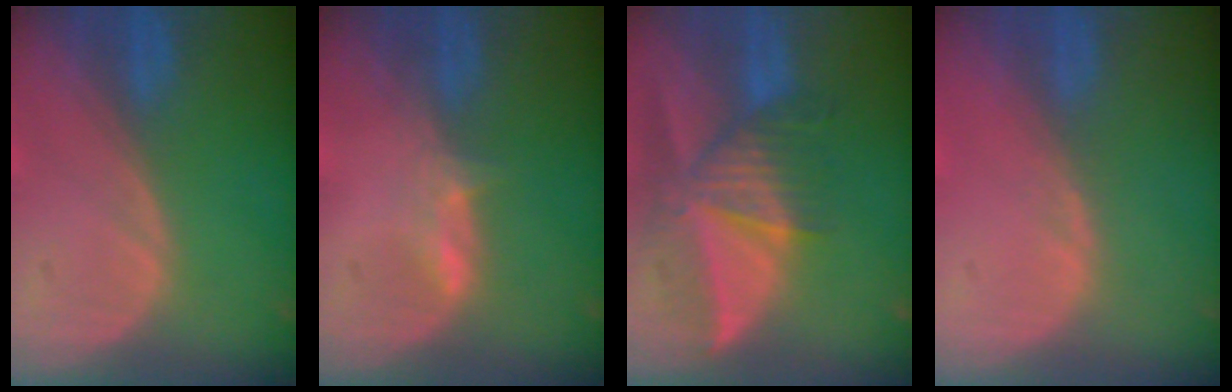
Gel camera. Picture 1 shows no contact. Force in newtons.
{"total": 2.1, "press": 2.0, "slide": 0.4}
{"total": 9.2, "press": 8.3, "slide": 4.0}
{"total": 0.5, "press": 0.5, "slide": 0.1}